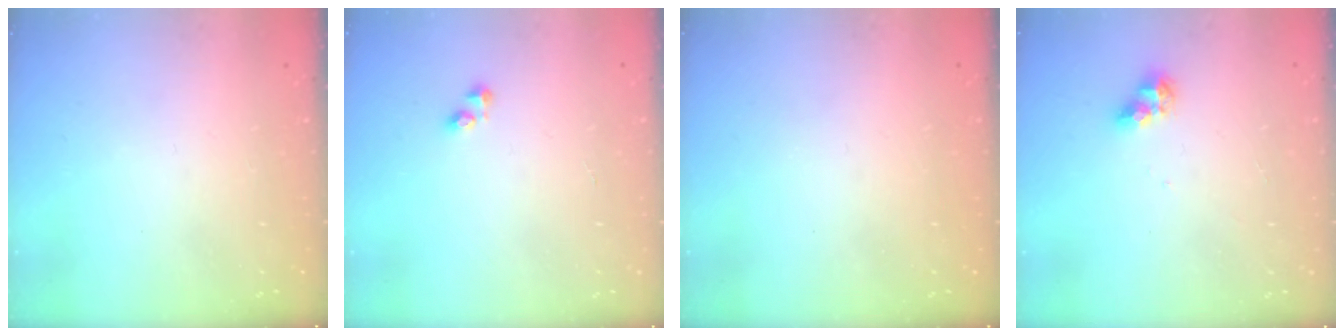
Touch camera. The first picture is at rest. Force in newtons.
{"total": 2.2, "press": 2.2, "slide": 0.3}
{"total": 0.7, "press": 0.6, "slide": 0.4}
{"total": 8.1, "press": 8.1, "slide": 1.0}